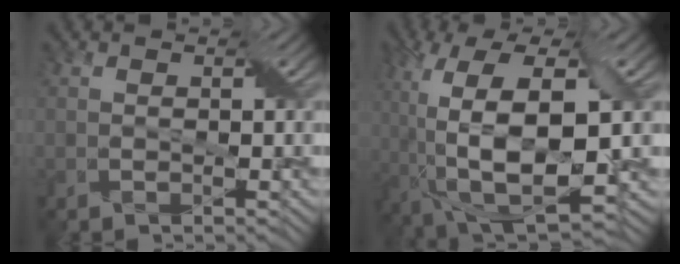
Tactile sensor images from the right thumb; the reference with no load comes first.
{"total": 16.1, "force": [-0.4, 7.3, 14.3], "torque": [-0.296, -0.009, 0.005]}